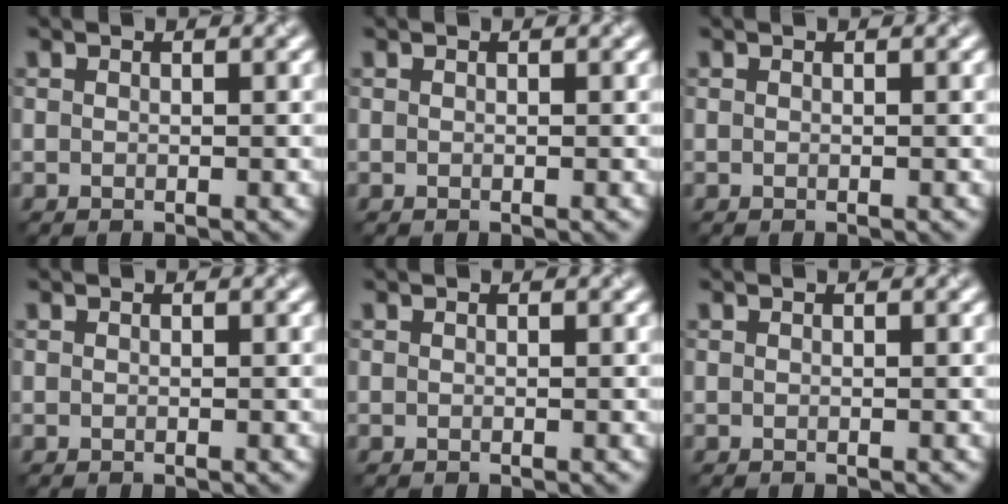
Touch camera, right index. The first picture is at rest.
{"total": 0.0}
{"total": 0.0}
{"total": 0.0}
{"total": 0.0}
{"total": 0.0}